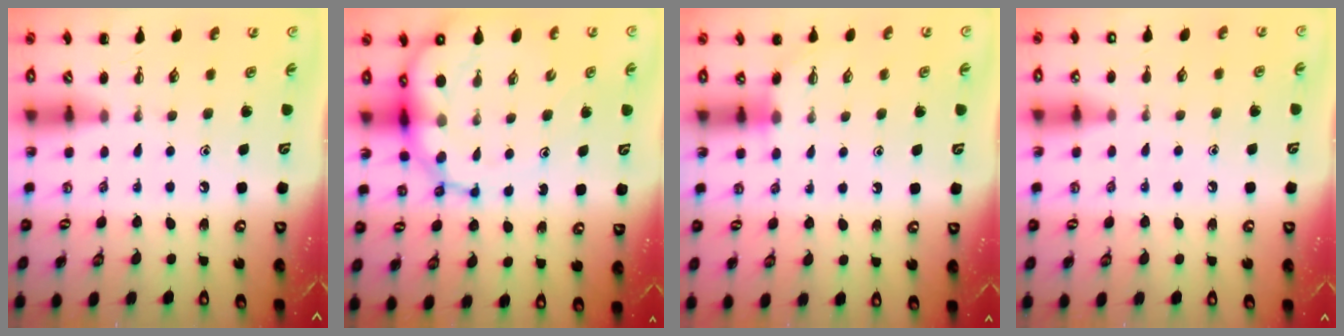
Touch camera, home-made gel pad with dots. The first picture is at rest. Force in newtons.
{"total": 13.1, "press": 12.6, "slide": 3.8}
{"total": 3.4, "press": 3.3, "slide": 1.0}
{"total": 5.9, "press": 5.6, "slide": 1.8}